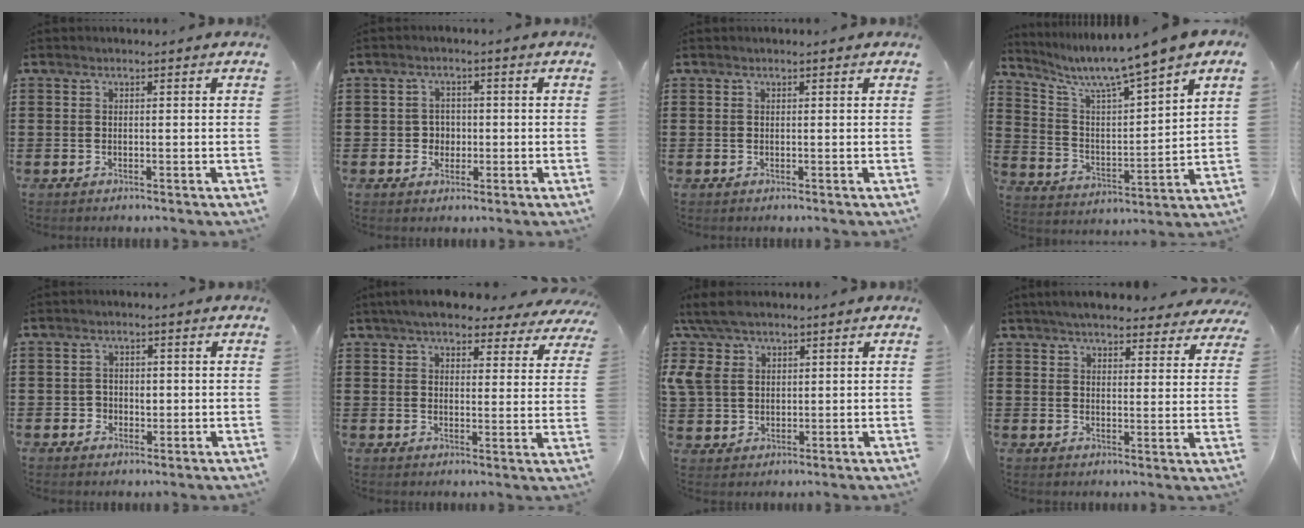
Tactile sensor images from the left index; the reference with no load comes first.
{"total": 2.7, "force": [-0.3, 2.5, 0.9], "torque": [-0.028, 0.007, -0.011]}
{"total": 0.0}
{"total": 7.0, "force": [6.0, -0.2, 3.5], "torque": [-0.093, -0.043, 0.096]}
{"total": 2.0, "force": [-0.2, 1.9, 0.5], "torque": [-0.018, 0.006, -0.009]}
{"total": 5.4, "force": [5.0, 0.8, 1.8], "torque": [-0.049, -0.019, 0.086]}
{"total": 7.1, "force": [4.1, 4.6, 3.6], "torque": [-0.105, 0.008, 0.075]}
{"total": 5.0, "force": [4.8, 0.6, 1.3], "torque": [-0.045, -0.015, 0.087]}